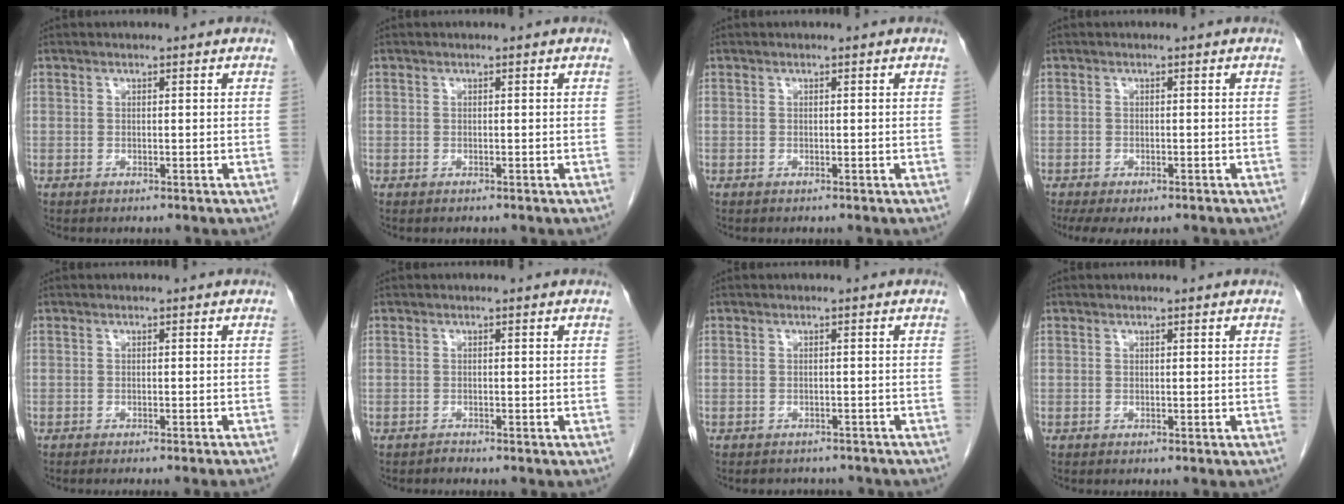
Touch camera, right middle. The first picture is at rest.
{"total": 0.0}
{"total": 0.0}
{"total": 5.8, "force": [-4.3, 2.4, 3.1], "torque": [-0.051, -0.013, -0.063]}
{"total": 5.4, "force": [-4.8, -0.9, 2.3], "torque": [-0.012, -0.008, -0.060]}
{"total": 0.5, "force": [-0.5, 0.0, -0.1], "torque": [-0.001, -0.002, -0.009]}
{"total": 5.6, "force": [-5.1, 2.2, 1.0], "torque": [-0.010, 0.004, -0.053]}
{"total": 0.0}